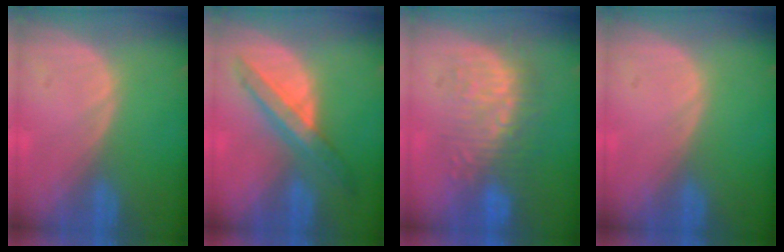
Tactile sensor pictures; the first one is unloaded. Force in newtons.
{"total": 6.7, "press": 6.3, "slide": 2.2}
{"total": 8.9, "press": 8.6, "slide": 2.0}
{"total": 0.0}